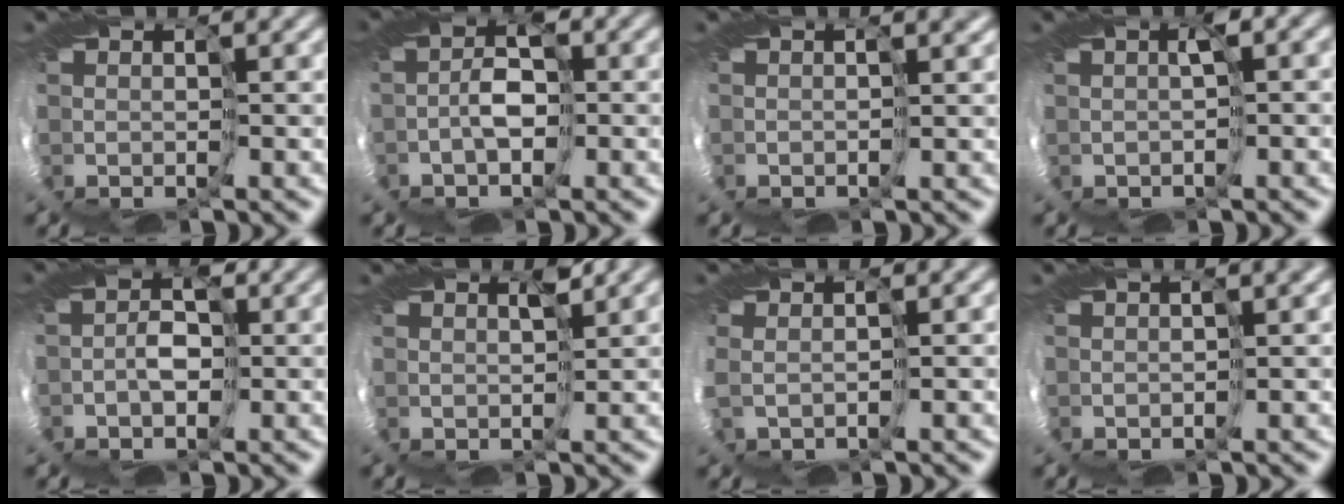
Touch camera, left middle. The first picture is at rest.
{"total": 3.1, "force": [-1.0, 1.6, 2.4], "torque": [-0.062, 0.005, -0.023]}
{"total": 1.0, "force": [0.6, 0.4, 0.7], "torque": [-0.004, 0.008, 0.007]}
{"total": 1.9, "force": [0.1, 0.6, 1.8], "torque": [-0.019, 0.007, 0.002]}
{"total": 2.5, "force": [-0.8, 1.7, 1.6], "torque": [-0.030, 0.001, -0.013]}
{"total": 1.2, "force": [1.2, -0.2, 0.3], "torque": [-0.009, 0.007, 0.011]}
{"total": 0.8, "force": [-0.2, 0.3, 0.7], "torque": [-0.011, 0.001, 0.000]}
{"total": 1.2, "force": [0.4, 0.4, 1.0], "torque": [-0.005, 0.010, 0.004]}